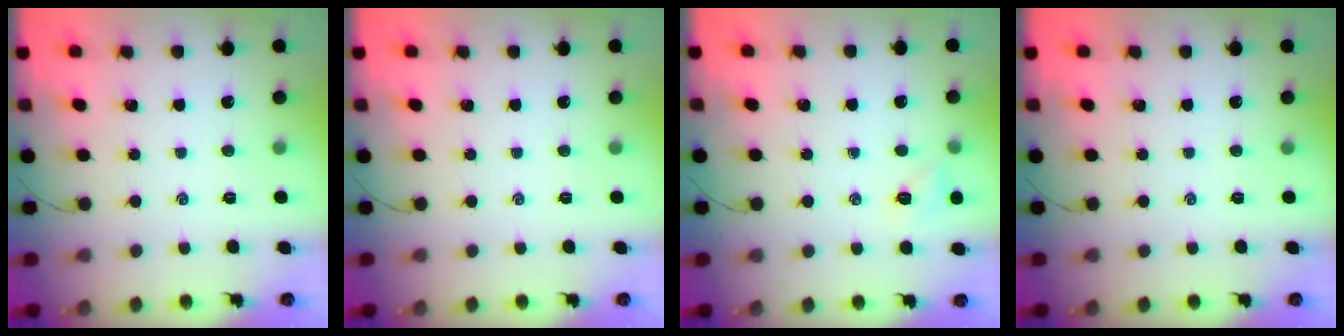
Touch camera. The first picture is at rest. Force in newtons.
{"total": 0.0}
{"total": 5.1, "press": 4.8, "slide": 1.5}
{"total": 0.0}